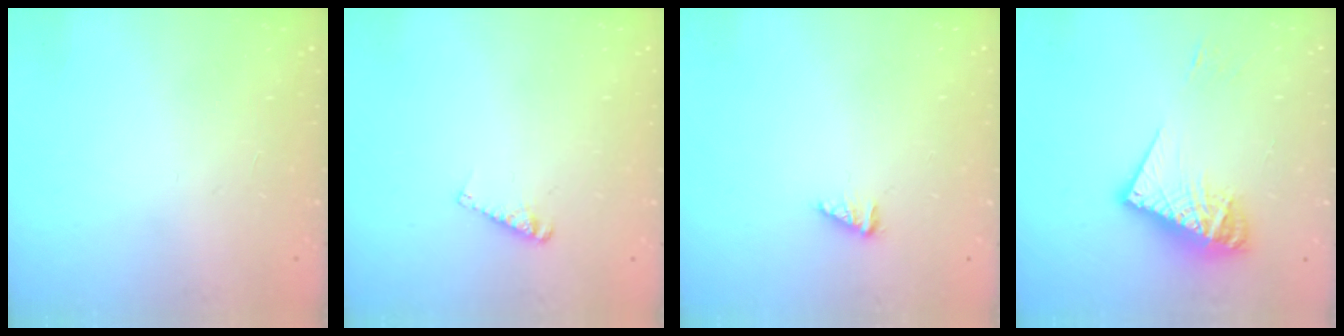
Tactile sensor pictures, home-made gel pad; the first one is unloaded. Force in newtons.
{"total": 3.9, "press": 3.9, "slide": 0.4}
{"total": 1.7, "press": 1.7, "slide": 0.2}
{"total": 13.8, "press": 13.7, "slide": 1.5}